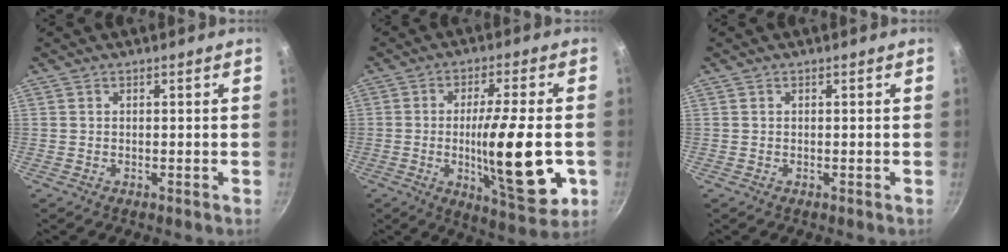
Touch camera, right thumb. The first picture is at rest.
{"total": 17.6, "force": [-2.9, 4.0, 16.9], "torque": [-0.258, -0.006, -0.041]}
{"total": 0.0}